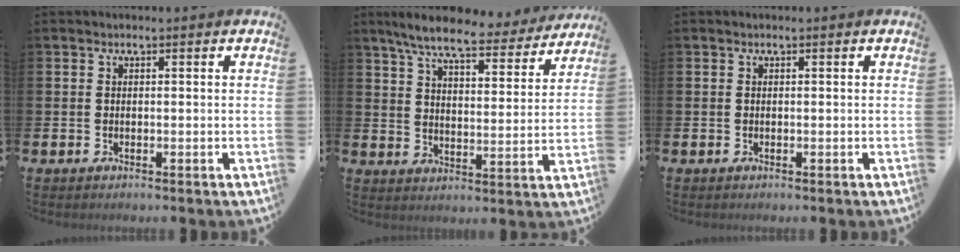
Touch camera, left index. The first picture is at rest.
{"total": 8.3, "force": [7.4, 1.3, 3.4], "torque": [-0.089, -0.039, 0.129]}
{"total": 0.0}